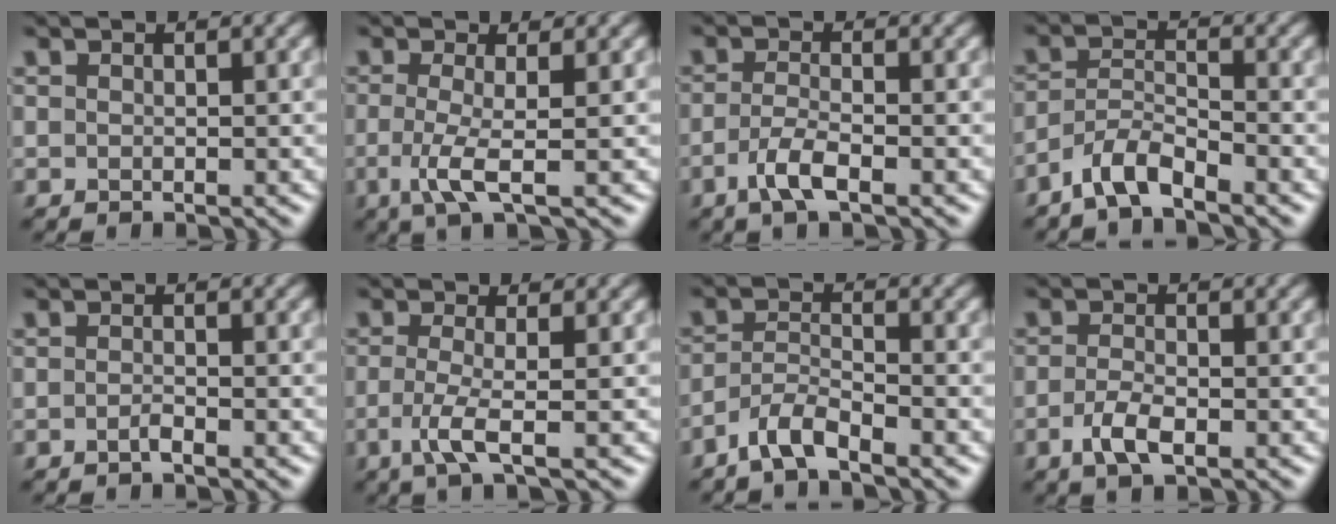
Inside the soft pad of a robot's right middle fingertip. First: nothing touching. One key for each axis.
{"total": 3.3, "fx": -0.7, "fy": 0.6, "fz": 3.1, "tx": -0.070, "ty": -0.012, "tz": -0.016}
{"total": 2.7, "fx": -1.4, "fy": 0.7, "fz": 2.3, "tx": -0.051, "ty": 0.000, "tz": -0.033}
{"total": 3.4, "fx": -2.7, "fy": 0.7, "fz": 1.8, "tx": -0.036, "ty": 0.006, "tz": -0.061}
{"total": 0.8, "fx": -0.5, "fy": 0.1, "fz": 0.6, "tx": -0.013, "ty": 0.002, "tz": -0.011}
{"total": 3.1, "fx": -0.9, "fy": 0.5, "fz": 2.9, "tx": -0.065, "ty": -0.009, "tz": -0.024}
{"total": 3.0, "fx": -2.4, "fy": 0.5, "fz": 1.8, "tx": -0.035, "ty": 0.004, "tz": -0.055}
{"total": 2.4, "fx": -1.0, "fy": 0.9, "fz": 2.0, "tx": -0.047, "ty": -0.003, "tz": -0.023}